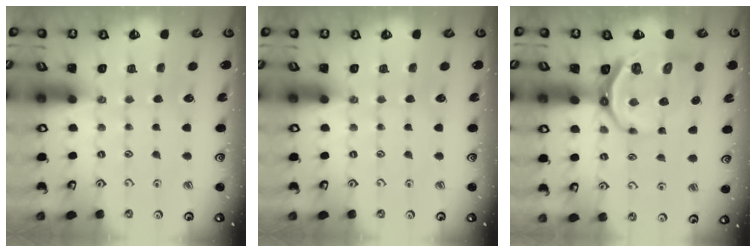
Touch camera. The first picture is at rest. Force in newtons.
{"total": 0.0}
{"total": 11.4, "press": 10.8, "slide": 3.7}